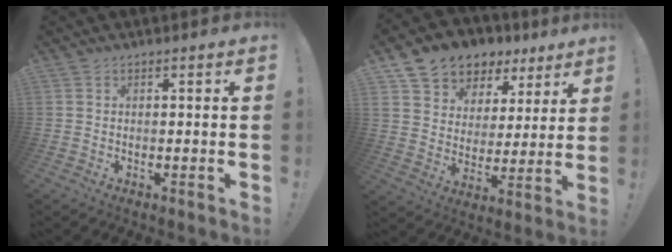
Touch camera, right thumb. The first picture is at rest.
{"total": 8.3, "force": [5.7, 5.9, 1.2], "torque": [-0.023, -0.052, 0.110]}